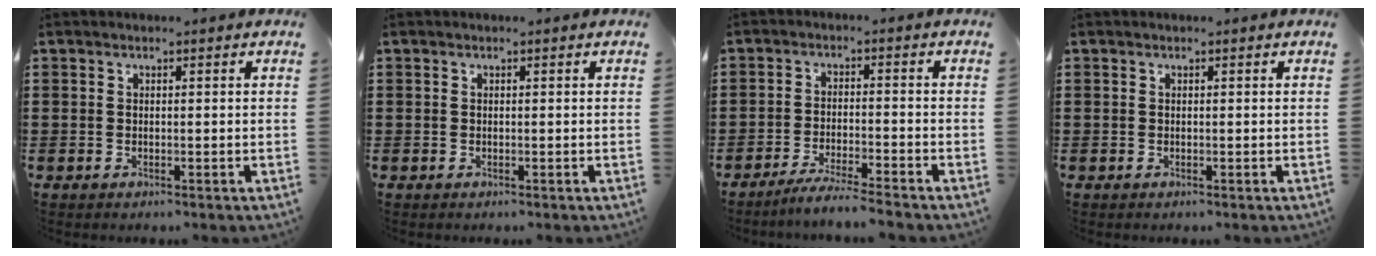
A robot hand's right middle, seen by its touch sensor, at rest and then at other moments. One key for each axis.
{"total": 0.0}
{"total": 3.9, "fx": -3.6, "fy": -0.4, "fz": 1.3, "tx": -0.023, "ty": -0.006, "tz": -0.069}
{"total": 0.0}